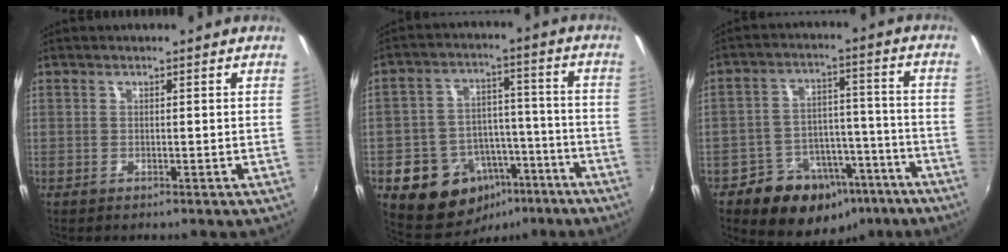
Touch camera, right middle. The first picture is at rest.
{"total": 14.8, "force": [-8.0, 10.7, 6.3], "torque": [-0.135, 0.032, -0.094]}
{"total": 16.2, "force": [-10.0, 10.7, 6.8], "torque": [-0.132, 0.033, -0.118]}